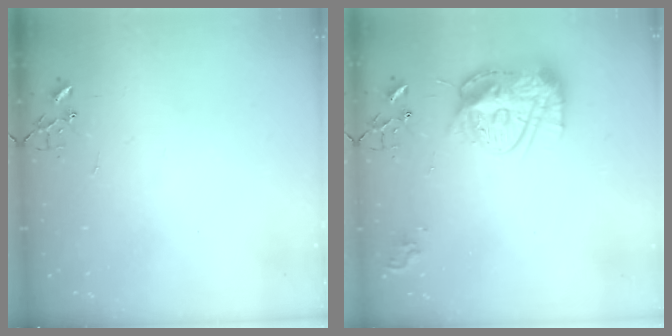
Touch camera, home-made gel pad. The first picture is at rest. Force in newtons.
{"total": 19.1, "press": 19.1, "slide": 1.5}